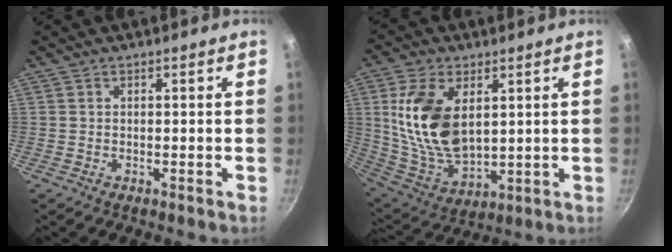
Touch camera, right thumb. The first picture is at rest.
{"total": 17.0, "force": [3.9, 9.9, 13.2], "torque": [-0.240, -0.029, 0.090]}